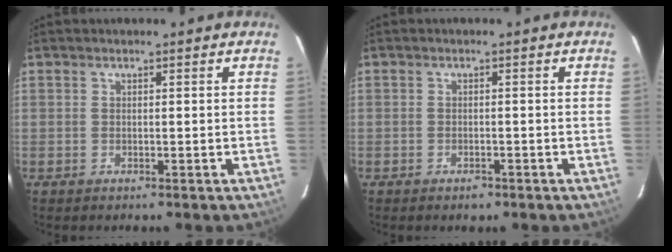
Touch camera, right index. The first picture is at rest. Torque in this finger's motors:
{"motor_torque": [0.09, -0.06, -0.02, 0.00]}